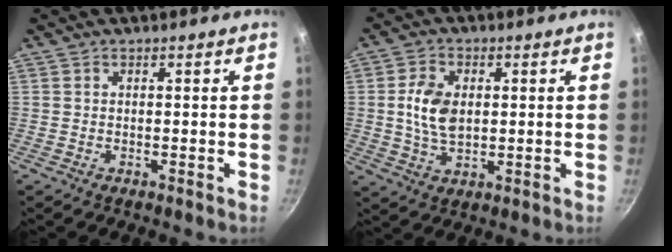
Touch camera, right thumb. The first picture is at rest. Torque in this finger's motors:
{"motor_torque": [-0.09, 0.27, 0.46, 0.24, 0.00]}